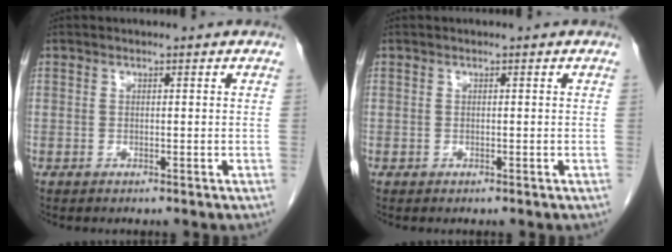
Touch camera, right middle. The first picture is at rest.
{"total": 0.0}